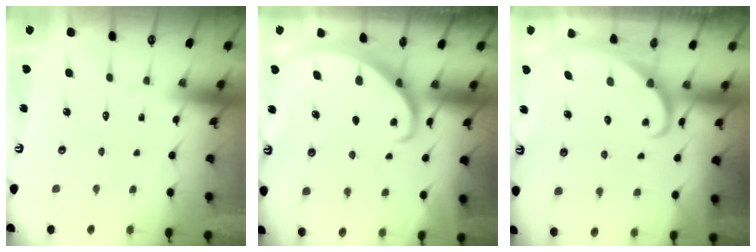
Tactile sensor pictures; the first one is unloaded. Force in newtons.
{"total": 2.3, "press": 2.3, "slide": 0.2}
{"total": 2.5, "press": 2.5, "slide": 0.3}